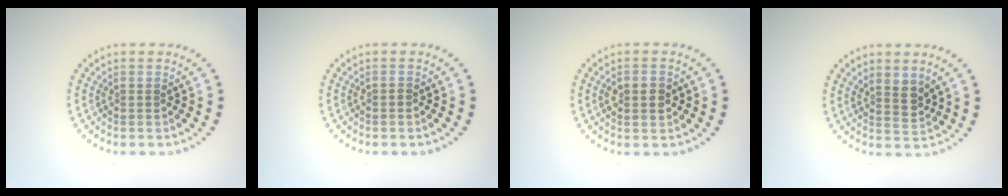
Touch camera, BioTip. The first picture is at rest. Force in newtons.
{"total": 0.7, "press": 0.7, "slide": 0.1}
{"total": 2.9, "press": 2.9, "slide": 0.2}
{"total": 2.1, "press": 1.7, "slide": 1.1}